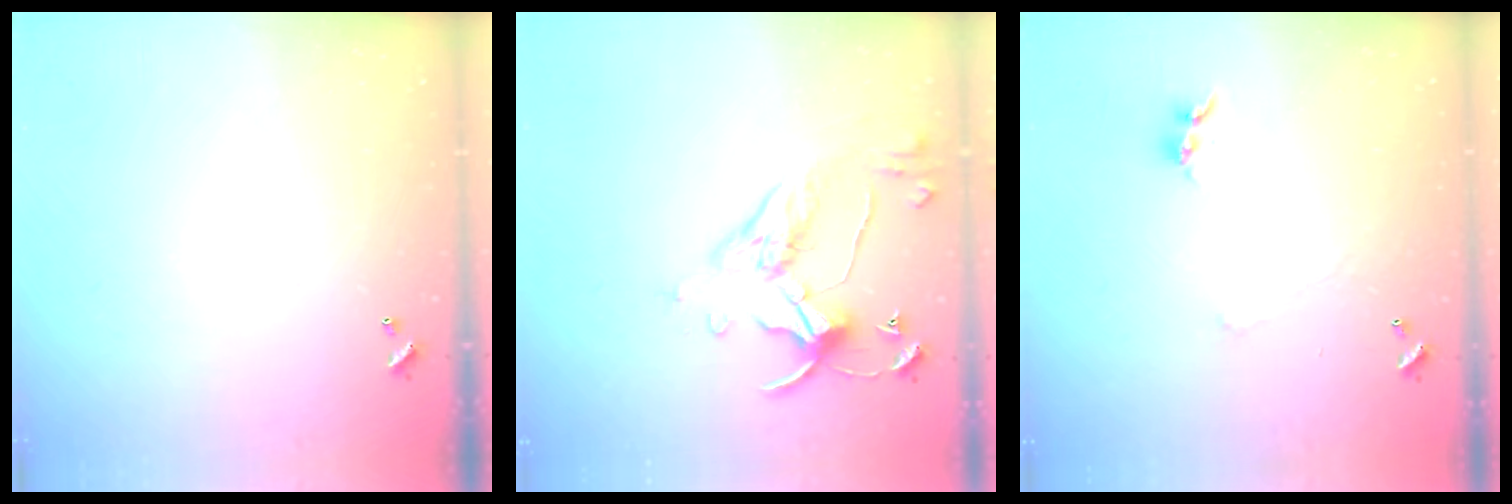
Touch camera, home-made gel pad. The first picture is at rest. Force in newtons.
{"total": 5.7, "press": 5.7, "slide": 0.7}
{"total": 1.4, "press": 1.3, "slide": 0.4}